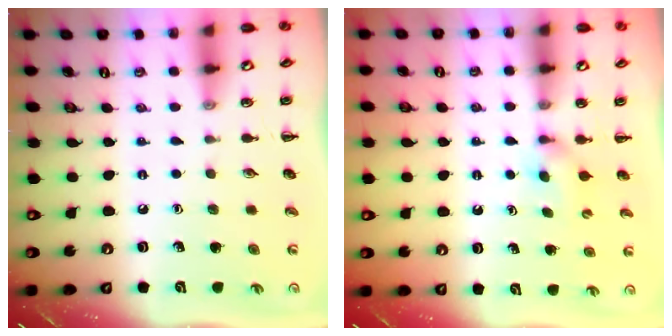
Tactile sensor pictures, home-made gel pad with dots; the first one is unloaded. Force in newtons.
{"total": 4.2, "press": 4.1, "slide": 0.8}